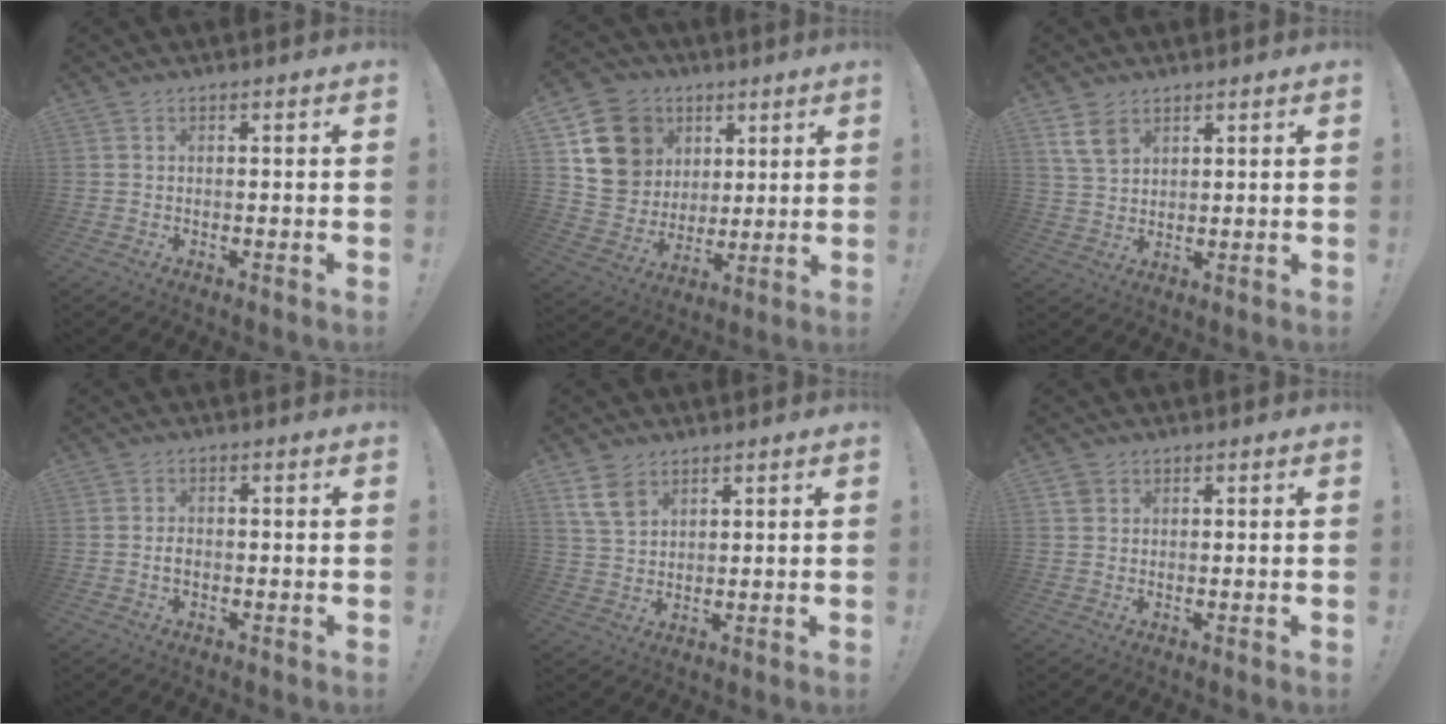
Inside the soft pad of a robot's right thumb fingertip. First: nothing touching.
{"total": 16.4, "force": [6.3, 14.0, 5.9], "torque": [-0.089, -0.018, 0.148]}
{"total": 6.9, "force": [3.9, 4.2, 3.8], "torque": [-0.057, -0.013, 0.077]}
{"total": 1.7, "force": [-0.8, 1.2, 1.0], "torque": [-0.016, 0.005, -0.015]}
{"total": 7.2, "force": [4.2, 4.5, 3.9], "torque": [-0.061, -0.014, 0.083]}
{"total": 2.2, "force": [1.3, 1.7, 0.7], "torque": [-0.015, 0.002, 0.025]}